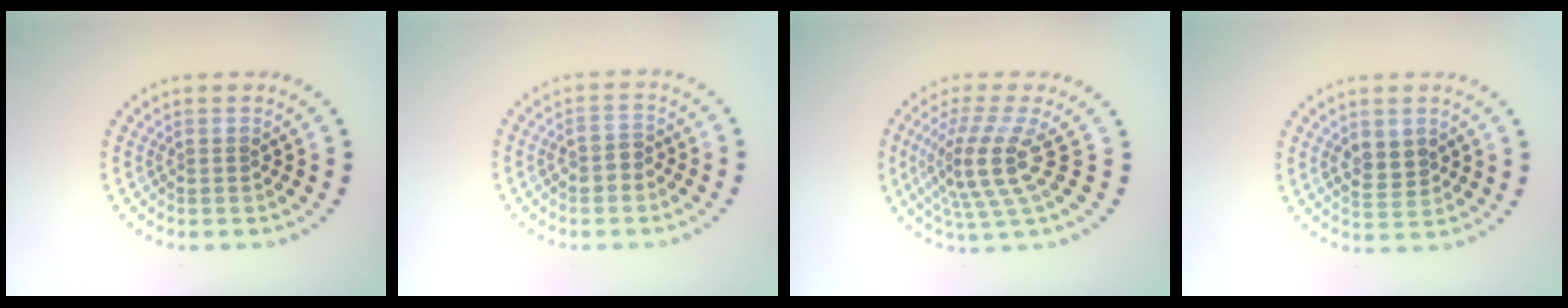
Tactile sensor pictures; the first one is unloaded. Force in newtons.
{"total": 1.7, "press": 1.7, "slide": 0.4}
{"total": 4.7, "press": 3.4, "slide": 3.2}
{"total": 2.4, "press": 2.4, "slide": 0.5}